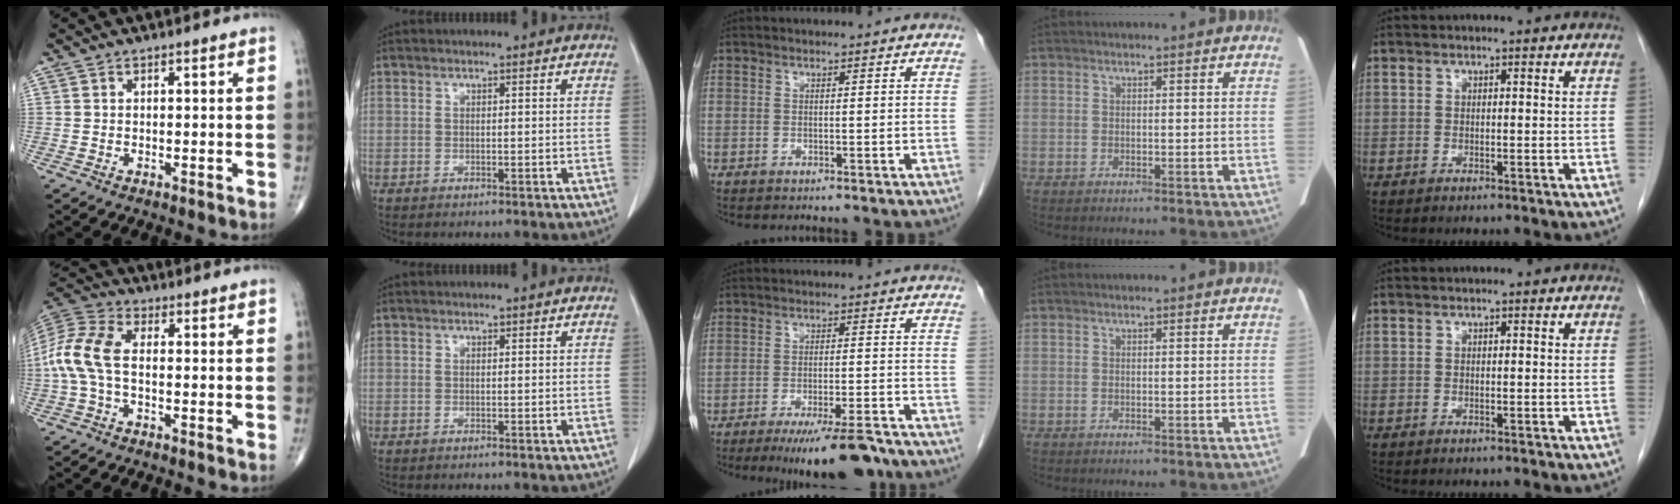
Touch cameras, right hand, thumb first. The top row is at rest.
{"thumb": {"total": 10.1, "force": [-0.7, 5.5, 8.5], "torque": [-0.197, 0.028, -0.021]}, "middle": {"total": 10.8, "force": [-8.6, 1.4, 6.2], "torque": [-0.084, -0.012, -0.132]}}